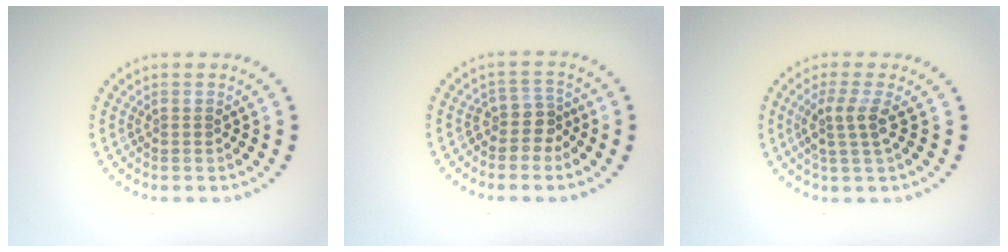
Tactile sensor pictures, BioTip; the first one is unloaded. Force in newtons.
{"total": 2.2, "press": 1.6, "slide": 1.5}
{"total": 2.4, "press": 1.9, "slide": 1.5}